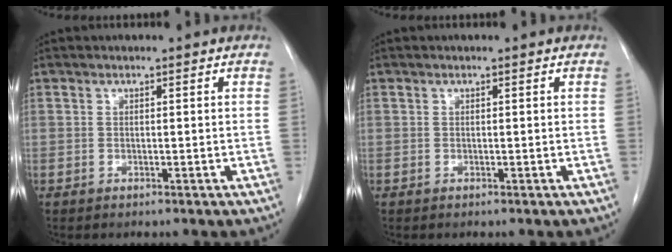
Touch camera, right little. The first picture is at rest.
{"total": 0.0}